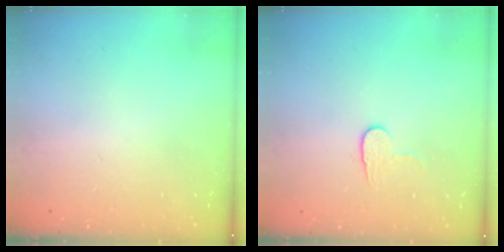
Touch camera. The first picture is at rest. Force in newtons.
{"total": 6.1, "press": 6.1, "slide": 0.5}